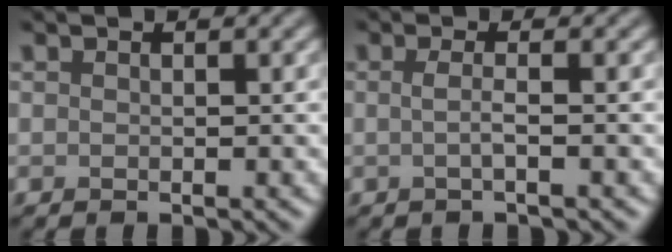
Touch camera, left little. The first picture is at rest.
{"total": 1.6, "force": [-0.6, 0.4, 1.4], "torque": [-0.022, -0.001, -0.016]}